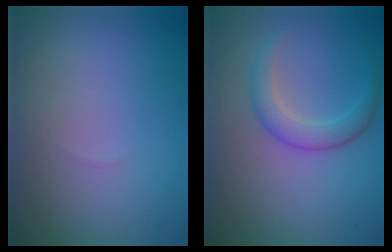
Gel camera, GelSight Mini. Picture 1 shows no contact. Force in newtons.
{"total": 2.6, "press": 2.6, "slide": 0.1}